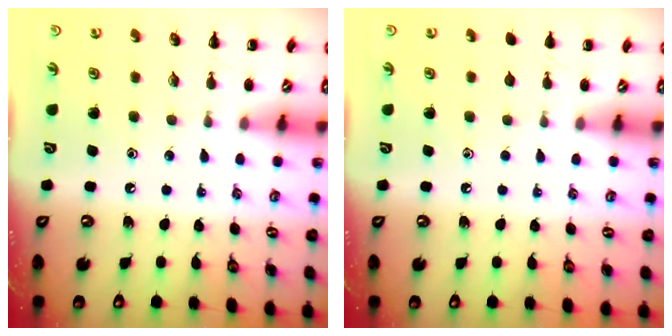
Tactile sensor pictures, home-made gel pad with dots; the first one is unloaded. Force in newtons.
{"total": 0.6, "press": 0.6, "slide": 0.1}